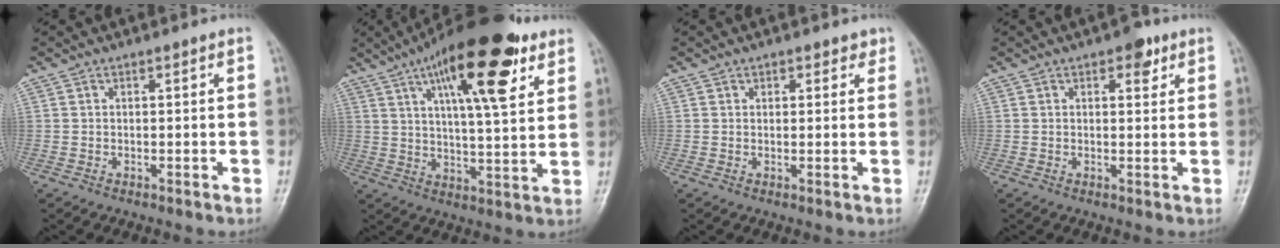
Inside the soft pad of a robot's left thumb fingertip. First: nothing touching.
{"total": 20.0, "force": [10.1, 6.1, 16.2], "torque": [-0.230, -0.025, 0.155]}
{"total": 2.0, "force": [1.3, 1.5, 0.5], "torque": [0.017, -0.004, 0.011]}
{"total": 3.5, "force": [1.9, 1.8, 2.3], "torque": [-0.015, -0.005, 0.022]}